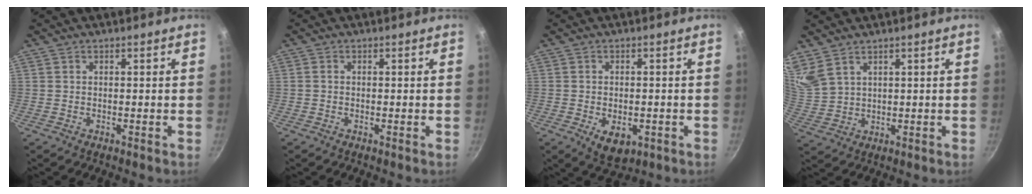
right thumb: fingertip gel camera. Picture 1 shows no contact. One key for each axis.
{"total": 0.6, "fx": -0.1, "fy": 0.5, "fz": 0.3, "tx": -0.004, "ty": 0.003, "tz": -0.004}
{"total": 6.3, "fx": -1.9, "fy": 3.8, "fz": 4.6, "tx": -0.057, "ty": -0.001, "tz": -0.018}
{"total": 6.6, "fx": 5.1, "fy": 2.9, "fz": 3.0, "tx": -0.055, "ty": -0.022, "tz": 0.116}